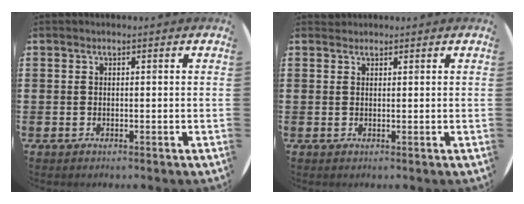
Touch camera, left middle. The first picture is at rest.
{"total": 0.7, "force": [0.7, 0.2, -0.2], "torque": [0.004, 0.004, 0.013]}